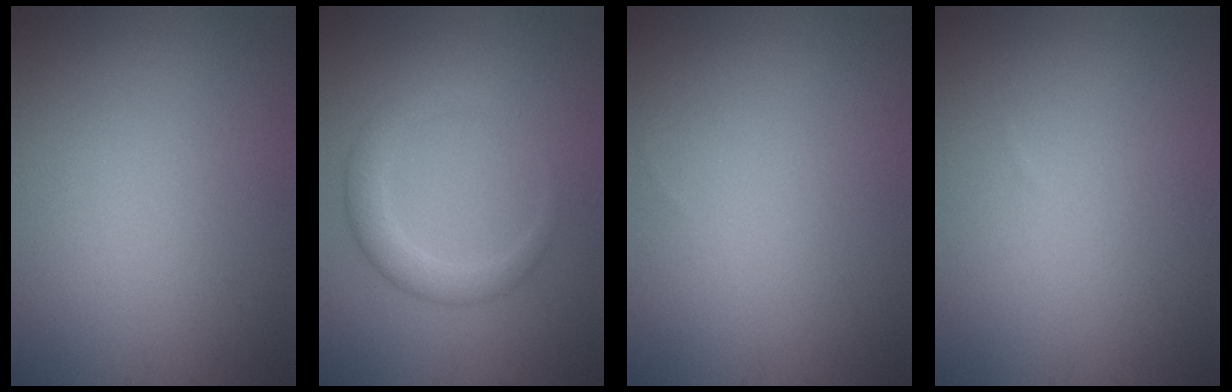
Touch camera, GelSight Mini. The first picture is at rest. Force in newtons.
{"total": 2.9, "press": 2.9, "slide": 0.1}
{"total": 0.0}
{"total": 0.0}